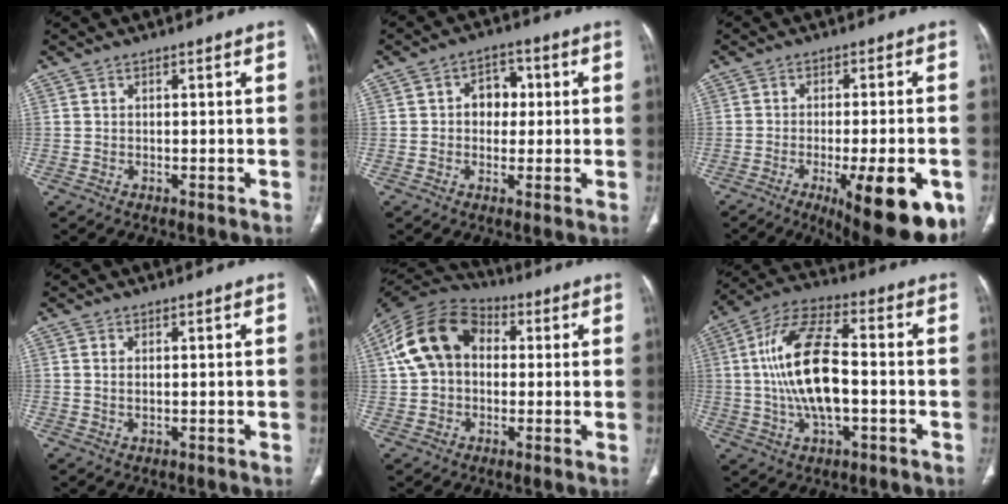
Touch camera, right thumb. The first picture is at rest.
{"total": 5.9, "force": [0.6, 4.6, 3.6], "torque": [-0.021, 0.011, 0.003]}
{"total": 17.9, "force": [-7.5, 5.2, 15.4], "torque": [-0.158, -0.001, -0.093]}
{"total": 1.4, "force": [0.4, 0.6, 1.2], "torque": [-0.028, -0.003, 0.012]}
{"total": 15.1, "force": [2.6, 11.1, 9.9], "torque": [-0.175, 0.032, 0.036]}
{"total": 16.4, "force": [-0.8, 7.3, 14.7], "torque": [-0.290, 0.025, -0.017]}